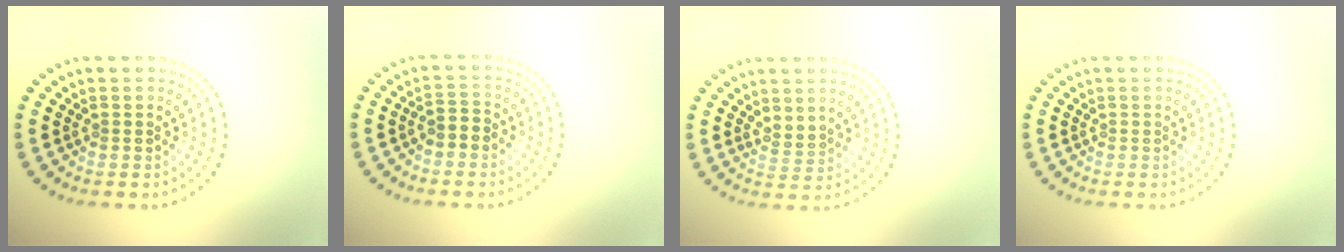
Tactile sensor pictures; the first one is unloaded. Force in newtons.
{"total": 1.8, "press": 1.5, "slide": 0.9}
{"total": 1.4, "press": 1.0, "slide": 1.0}
{"total": 0.0}